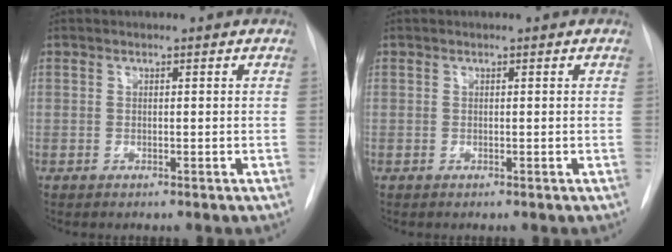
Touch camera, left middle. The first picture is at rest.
{"total": 0.0}